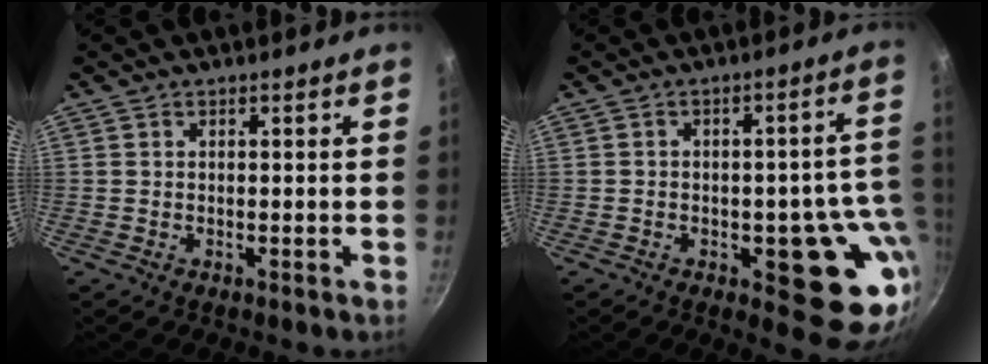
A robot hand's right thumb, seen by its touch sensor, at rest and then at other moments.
{"total": 15.6, "force": [-3.8, 7.4, 13.2], "torque": [-0.083, 0.007, -0.044]}